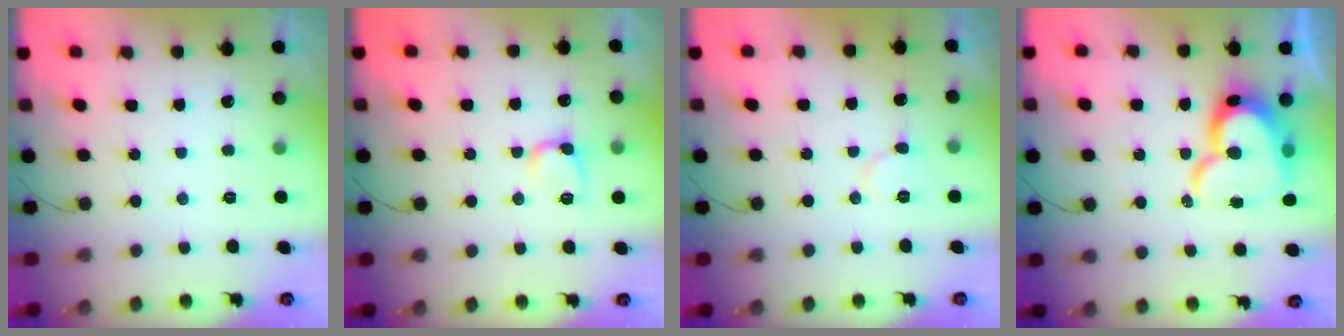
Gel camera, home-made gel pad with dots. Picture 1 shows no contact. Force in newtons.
{"total": 5.1, "press": 5.1, "slide": 0.6}
{"total": 6.8, "press": 6.8, "slide": 0.7}
{"total": 17.2, "press": 17.1, "slide": 1.2}